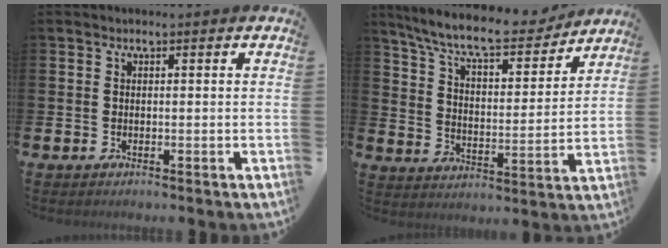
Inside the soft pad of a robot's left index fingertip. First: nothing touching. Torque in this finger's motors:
{"motor_torque": [1.04, -1.09, 0.53, 0.21]}